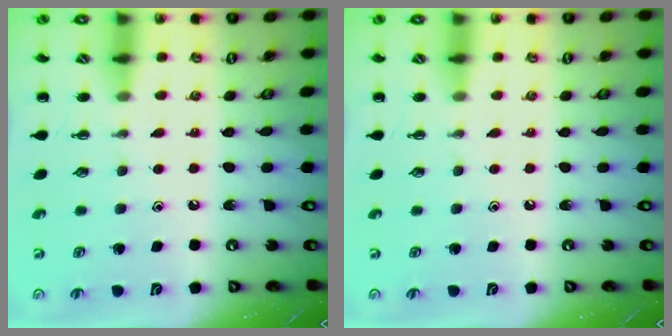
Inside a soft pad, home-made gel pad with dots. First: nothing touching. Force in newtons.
{"total": 0.0}